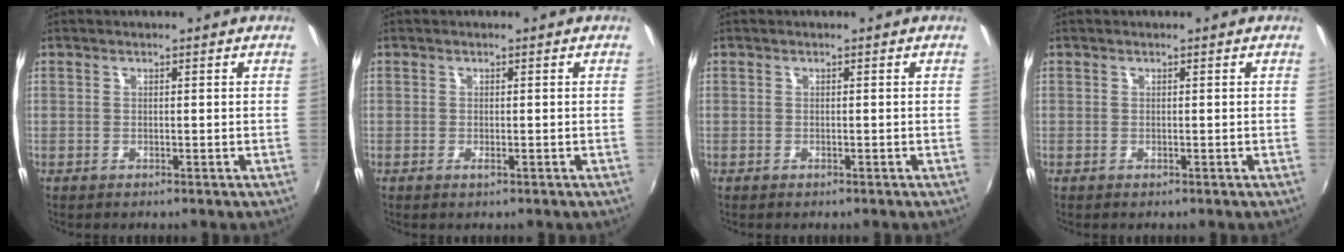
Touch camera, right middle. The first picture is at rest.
{"total": 0.8, "force": [-0.4, 0.1, 0.7], "torque": [-0.011, 0.001, -0.006]}
{"total": 0.0}
{"total": 0.0}